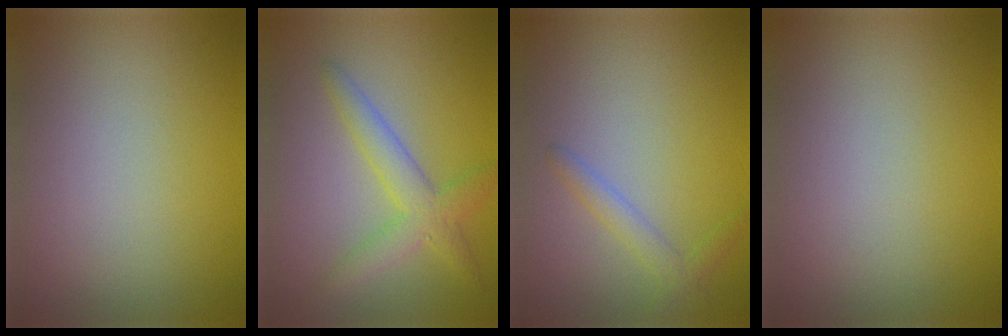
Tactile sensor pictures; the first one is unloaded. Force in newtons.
{"total": 3.5, "press": 3.5, "slide": 0.2}
{"total": 1.6, "press": 1.6, "slide": 0.1}
{"total": 0.0}